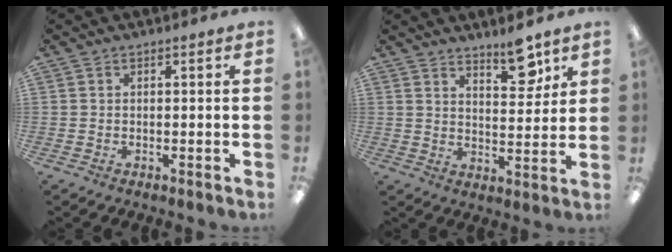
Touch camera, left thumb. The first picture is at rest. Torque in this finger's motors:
{"motor_torque": [-0.26, 0.10, -0.32, 0.01, 0.06]}